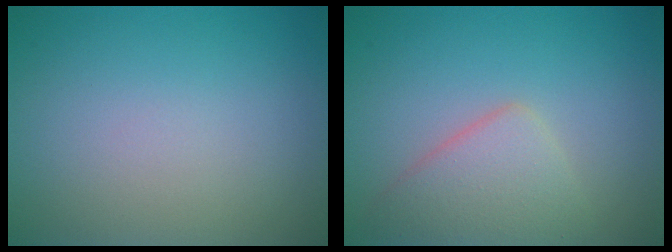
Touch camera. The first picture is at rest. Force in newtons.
{"total": 3.6, "press": 3.6, "slide": 0.2}